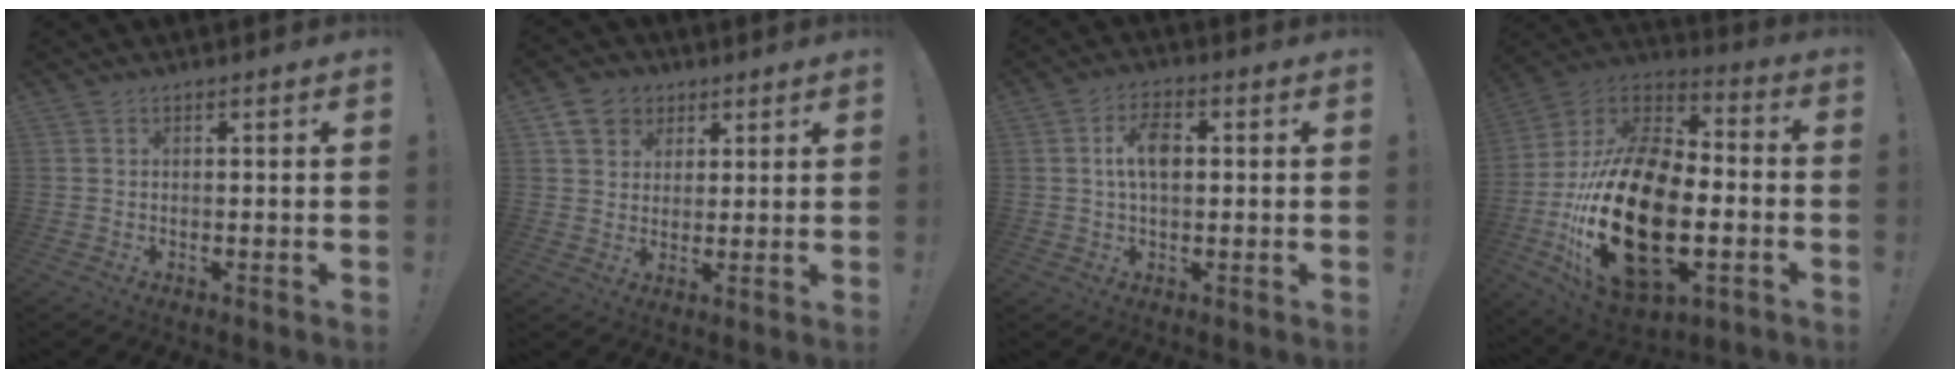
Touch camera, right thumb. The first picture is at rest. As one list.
[{"total": 8.7, "force": [4.3, 7.1, 2.7], "torque": [-0.036, -0.017, 0.086]}, {"total": 7.6, "force": [1.0, 4.1, 6.3], "torque": [-0.103, 0.005, 0.014]}, {"total": 31.4, "force": [-7.7, 17.9, 24.6], "torque": [-0.488, 0.029, -0.120]}]